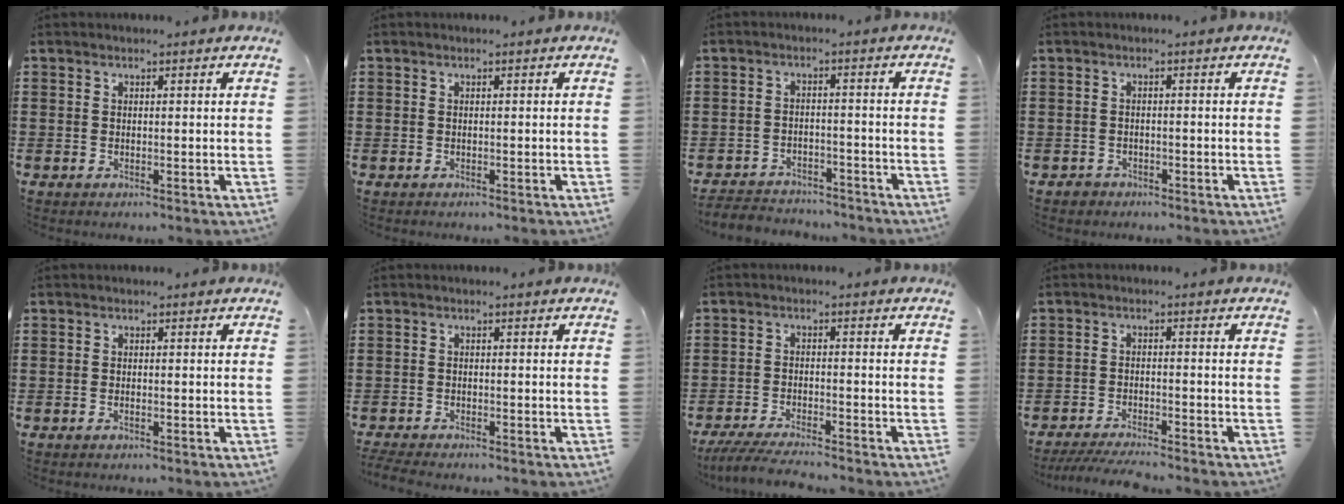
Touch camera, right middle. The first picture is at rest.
{"total": 0.0}
{"total": 3.5, "force": [-3.4, 0.7, 0.0], "torque": [-0.006, 0.003, -0.074]}
{"total": 1.1, "force": [-0.9, 0.6, 0.0], "torque": [-0.003, 0.002, -0.022]}
{"total": 0.7, "force": [-0.4, 0.1, 0.6], "torque": [-0.012, -0.005, -0.005]}
{"total": 1.7, "force": [-1.7, 0.1, 0.3], "torque": [-0.015, -0.004, -0.037]}
{"total": 4.5, "force": [-4.1, 0.2, 1.7], "torque": [-0.041, -0.012, -0.083]}
{"total": 4.0, "force": [-3.8, 0.1, 1.3], "torque": [-0.027, -0.006, -0.077]}